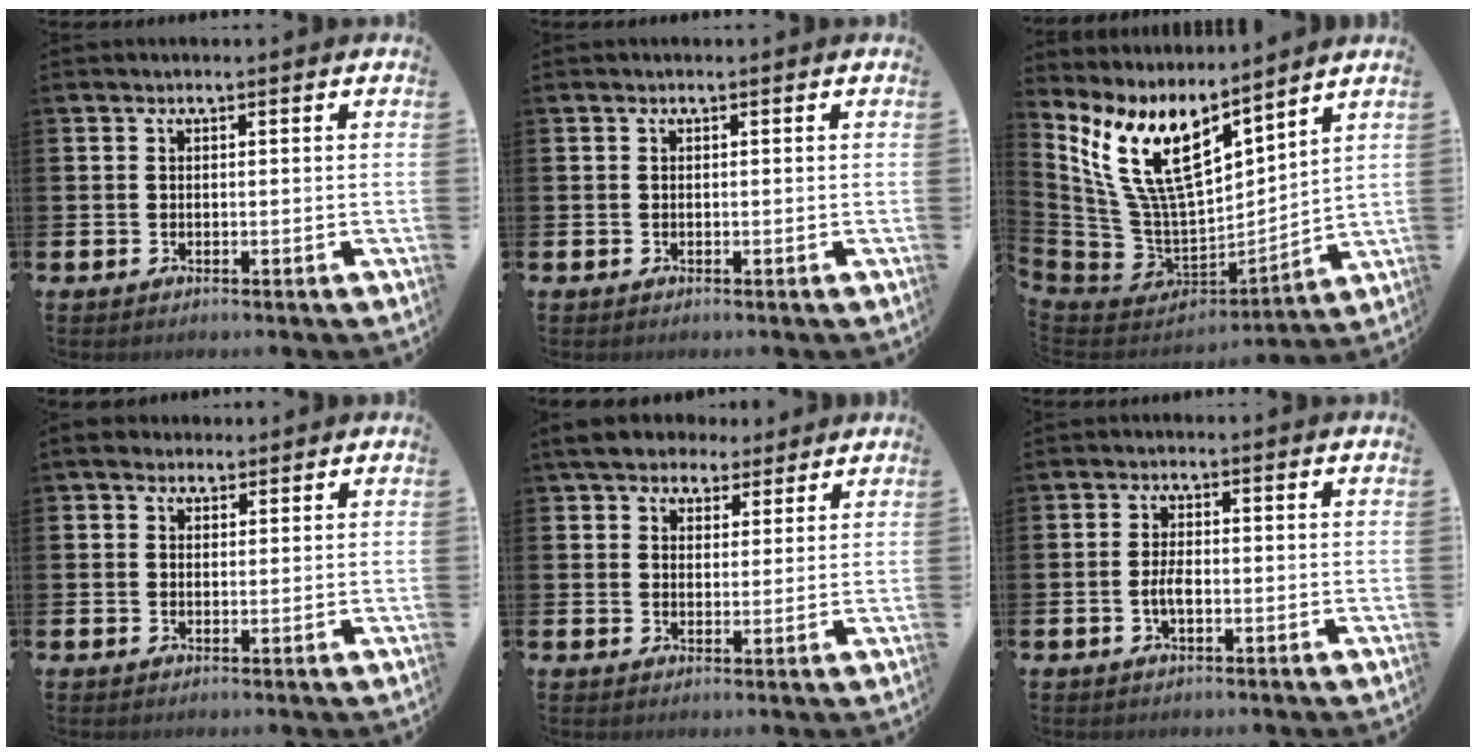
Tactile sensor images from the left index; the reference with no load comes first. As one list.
[{"total": 0.0}, {"total": 12.8, "force": [8.1, 5.8, 8.0], "torque": [-0.193, -0.044, 0.155]}, {"total": 2.6, "force": [2.2, 1.5, 0.0], "torque": [0.009, -0.005, 0.036]}, {"total": 5.5, "force": [4.8, 2.5, 0.8], "torque": [-0.022, -0.017, 0.086]}, {"total": 2.3, "force": [-1.0, 0.8, 1.9], "torque": [-0.032, 0.001, -0.019]}]